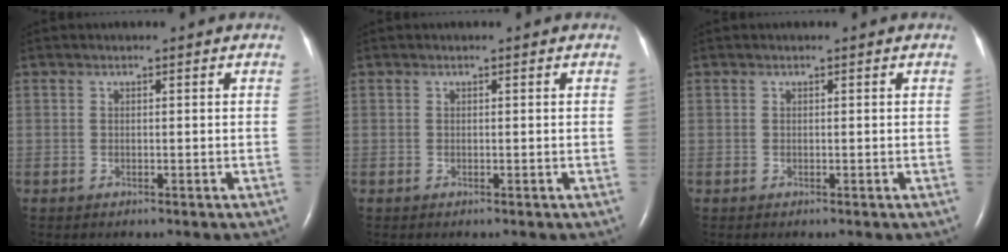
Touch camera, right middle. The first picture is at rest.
{"total": 0.0}
{"total": 0.0}